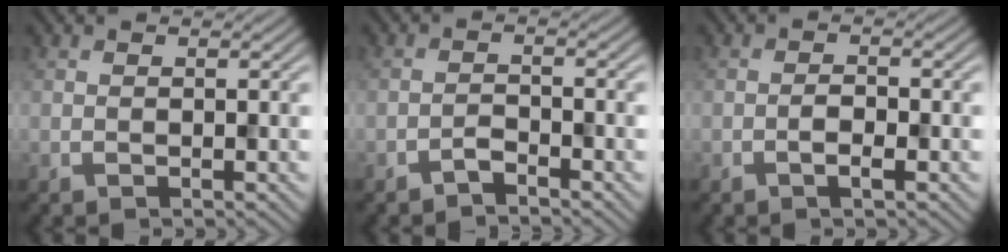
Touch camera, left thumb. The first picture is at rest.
{"total": 1.6, "force": [-1.4, 0.3, 0.6], "torque": [-0.011, 0.006, -0.034]}
{"total": 1.8, "force": [-0.9, 0.6, 1.5], "torque": [-0.025, 0.005, -0.019]}